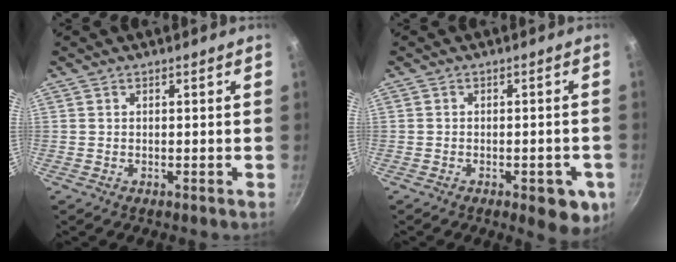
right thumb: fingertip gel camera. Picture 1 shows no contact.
{"total": 8.0, "force": [-3.1, 3.5, 6.5], "torque": [-0.048, 0.012, -0.036]}